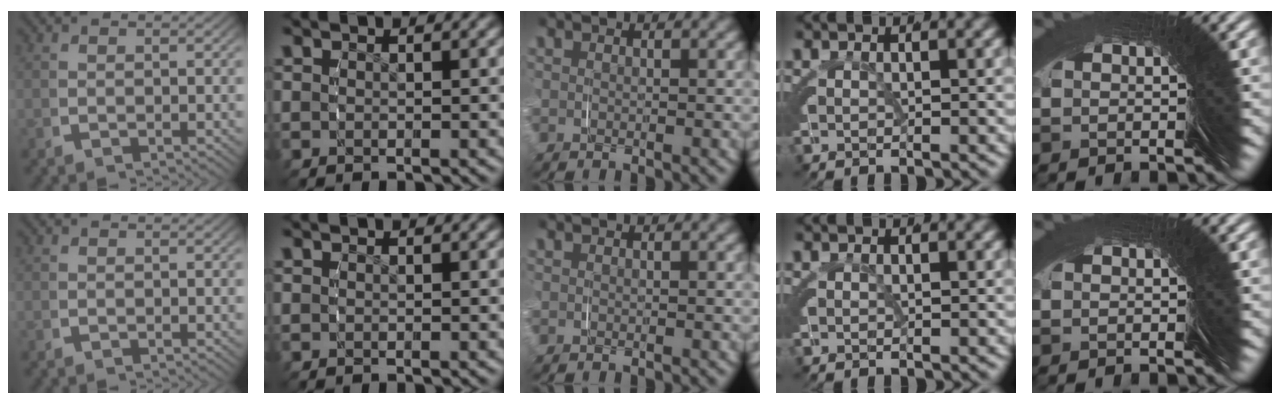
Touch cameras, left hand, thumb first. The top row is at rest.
{}